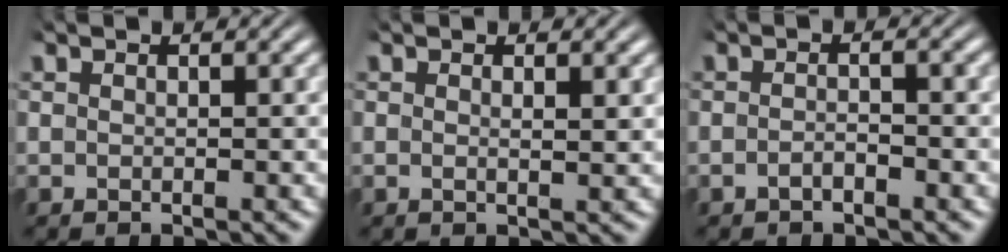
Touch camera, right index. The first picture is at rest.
{"total": 0.8, "force": [0.3, 0.0, 0.7], "torque": [-0.014, -0.007, 0.005]}
{"total": 1.4, "force": [-1.2, 0.2, 0.7], "torque": [-0.011, 0.000, -0.025]}